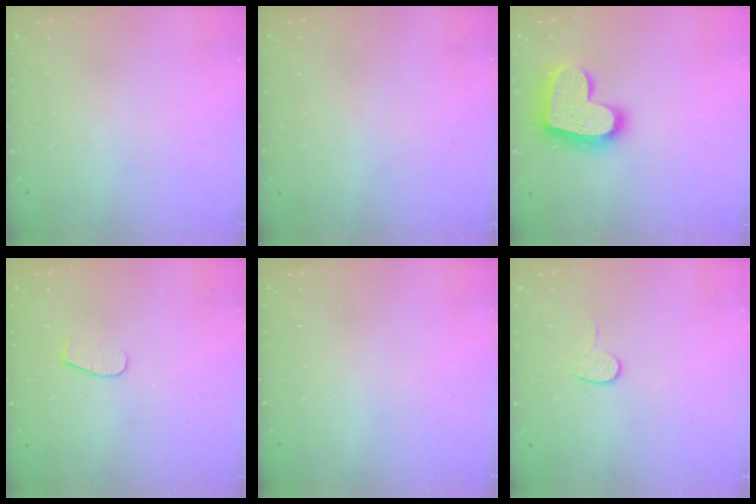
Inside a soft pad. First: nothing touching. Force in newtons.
{"total": 0.6, "press": 0.6, "slide": 0.2}
{"total": 18.0, "press": 18.0, "slide": 1.1}
{"total": 5.9, "press": 5.9, "slide": 0.6}
{"total": 0.0}
{"total": 6.2, "press": 6.2, "slide": 0.5}